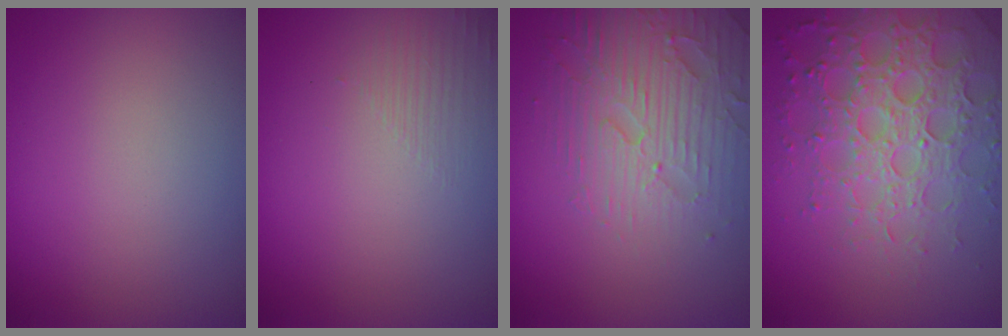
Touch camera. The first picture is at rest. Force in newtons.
{"total": 1.3, "press": 0.1, "slide": 1.3}
{"total": 4.4, "press": 3.9, "slide": 2.1}
{"total": 5.4, "press": 5.2, "slide": 1.5}